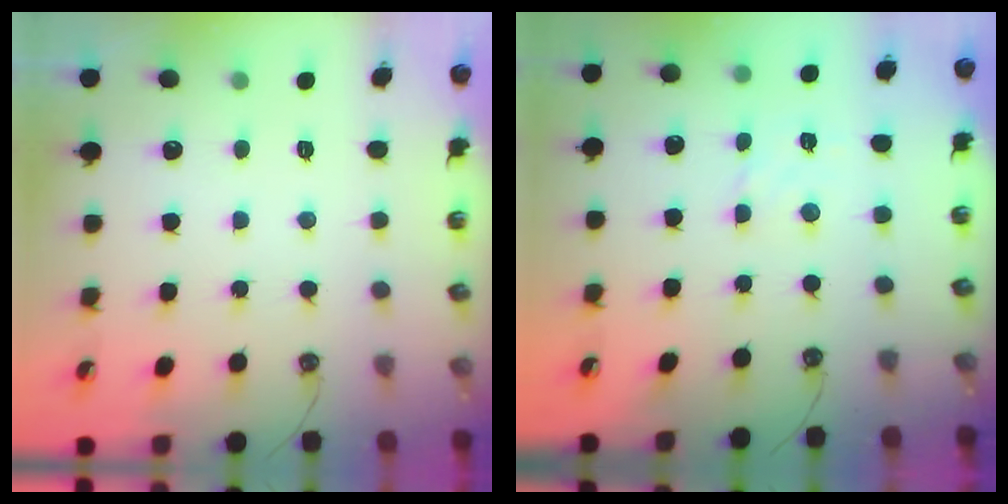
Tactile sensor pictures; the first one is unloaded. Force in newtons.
{"total": 1.4, "press": 1.2, "slide": 0.7}